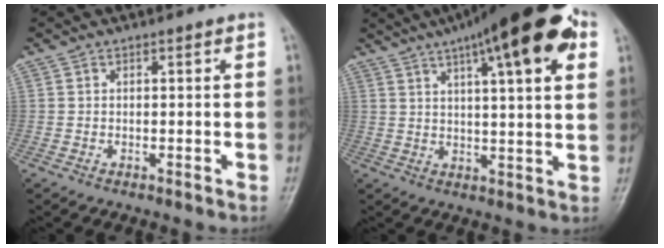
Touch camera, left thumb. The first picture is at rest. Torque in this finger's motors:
{"motor_torque": [0.77, 0.72, 1.86, -0.91, 0.11]}